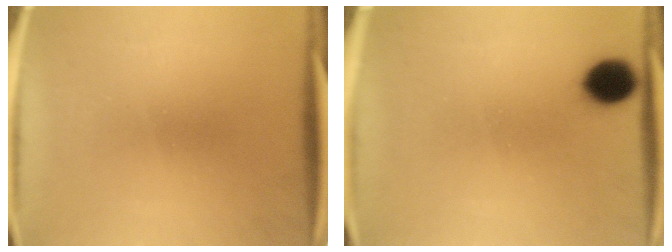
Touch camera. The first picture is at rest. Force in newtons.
{"total": 6.3}